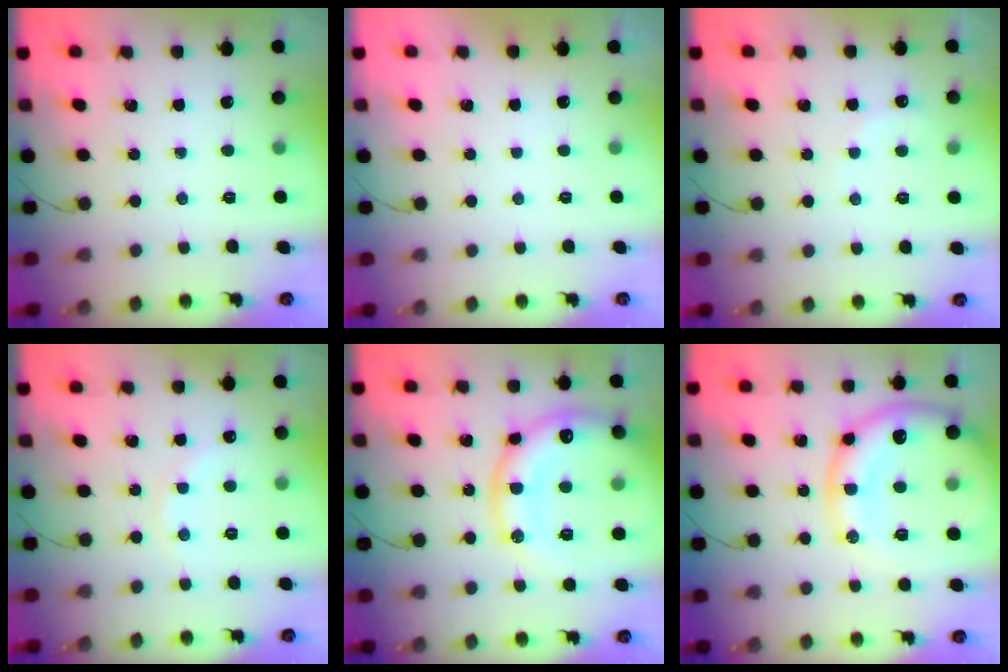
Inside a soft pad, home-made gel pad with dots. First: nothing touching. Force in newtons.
{"total": 2.9, "press": 2.9, "slide": 0.1}
{"total": 5.7, "press": 5.6, "slide": 1.3}
{"total": 7.6, "press": 7.4, "slide": 1.7}
{"total": 21.7, "press": 21.5, "slide": 3.0}
{"total": 16.2, "press": 16.0, "slide": 2.4}